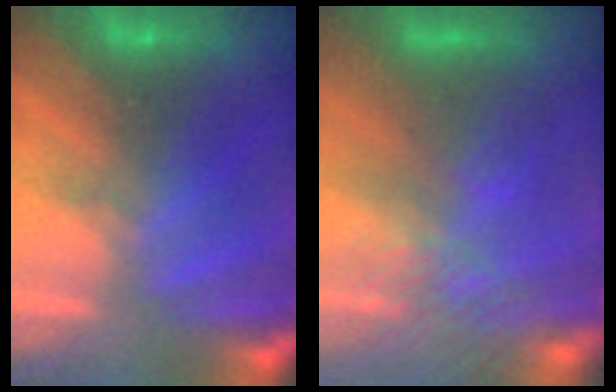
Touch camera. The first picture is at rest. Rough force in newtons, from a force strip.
{"total": 3.6}